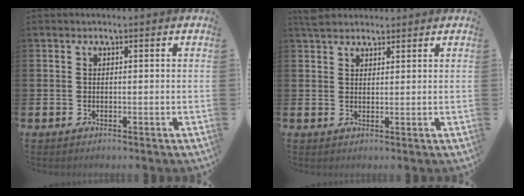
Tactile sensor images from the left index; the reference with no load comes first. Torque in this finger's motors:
{"motor_torque": [1.07, -1.07, 0.31, 0.09]}